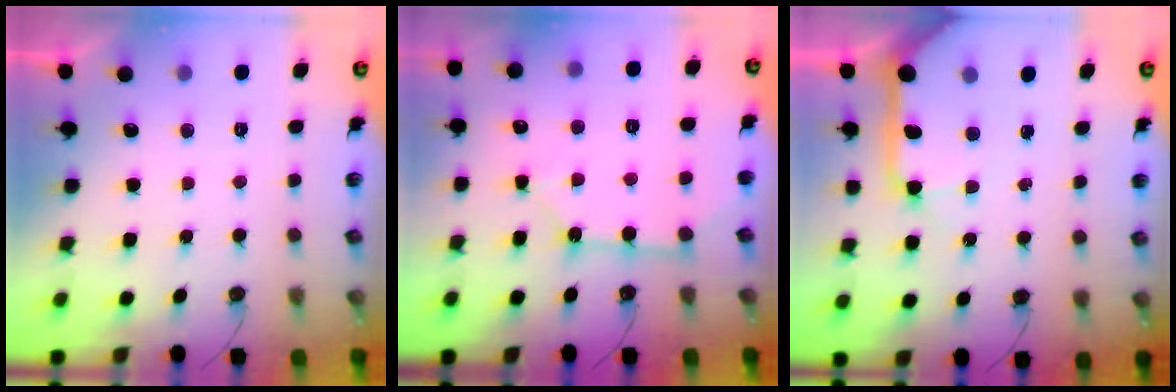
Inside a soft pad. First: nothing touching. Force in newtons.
{"total": 6.0, "press": 6.0, "slide": 0.4}
{"total": 13.2, "press": 13.1, "slide": 2.1}